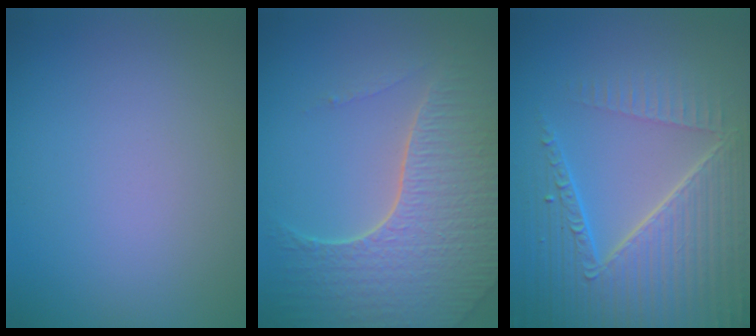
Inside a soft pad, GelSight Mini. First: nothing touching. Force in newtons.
{"total": 7.4, "press": 5.3, "slide": 5.3}
{"total": 8.2, "press": 5.9, "slide": 5.6}